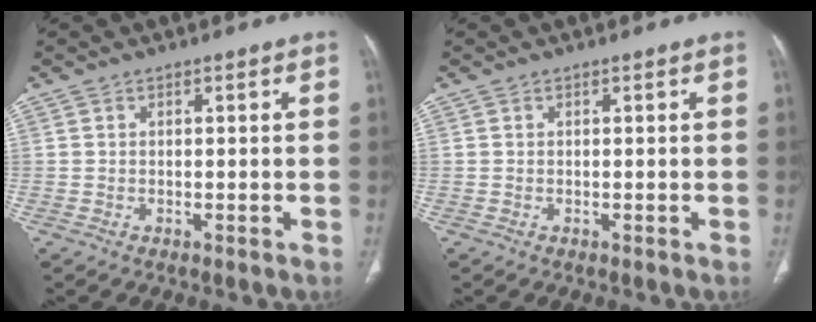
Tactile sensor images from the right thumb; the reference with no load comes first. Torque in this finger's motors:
{"motor_torque": [0.00, 0.01, -0.08, 0.03, 0.00]}